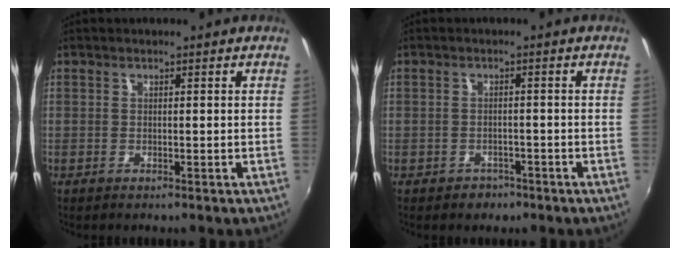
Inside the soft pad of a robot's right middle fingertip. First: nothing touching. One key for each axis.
{"total": 2.8, "fx": -1.8, "fy": 2.2, "fz": 0.4, "tx": -0.015, "ty": 0.001, "tz": -0.023}